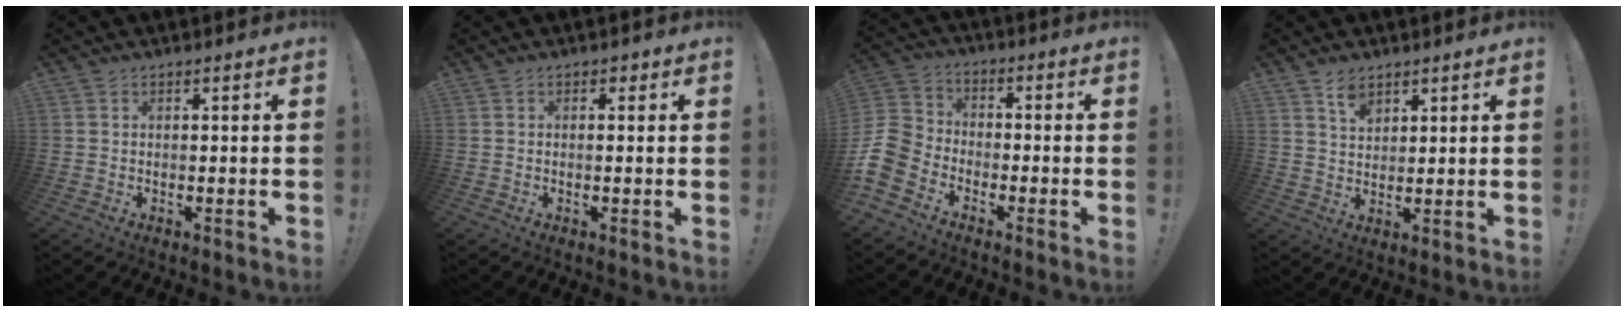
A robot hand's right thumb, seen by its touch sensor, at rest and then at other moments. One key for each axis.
{"total": 0.7, "fx": 0.1, "fy": 0.6, "fz": 0.4, "tx": 0.007, "ty": -0.003, "tz": -0.002}
{"total": 10.8, "fx": -6.8, "fy": 7.1, "fz": 4.4, "tx": -0.102, "ty": 0.044, "tz": -0.128}
{"total": 5.3, "fx": 3.7, "fy": 3.0, "fz": 2.4, "tx": -0.033, "ty": -0.020, "tz": 0.065}